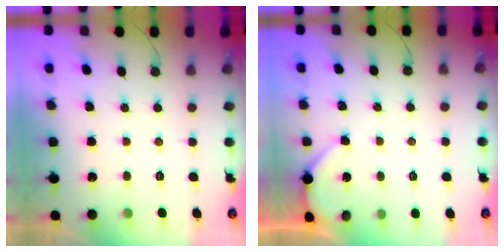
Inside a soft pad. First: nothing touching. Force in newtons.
{"total": 2.7, "press": 2.6, "slide": 0.4}